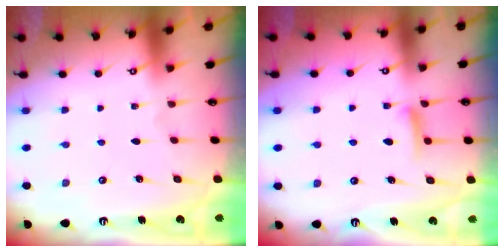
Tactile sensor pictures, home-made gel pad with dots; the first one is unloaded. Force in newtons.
{"total": 6.5, "press": 6.4, "slide": 0.9}